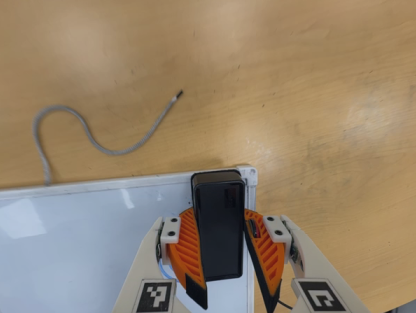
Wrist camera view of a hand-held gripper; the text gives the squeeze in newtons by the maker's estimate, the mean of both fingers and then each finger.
{"total": 12.0, "left": 13.9, "right": 10.1}